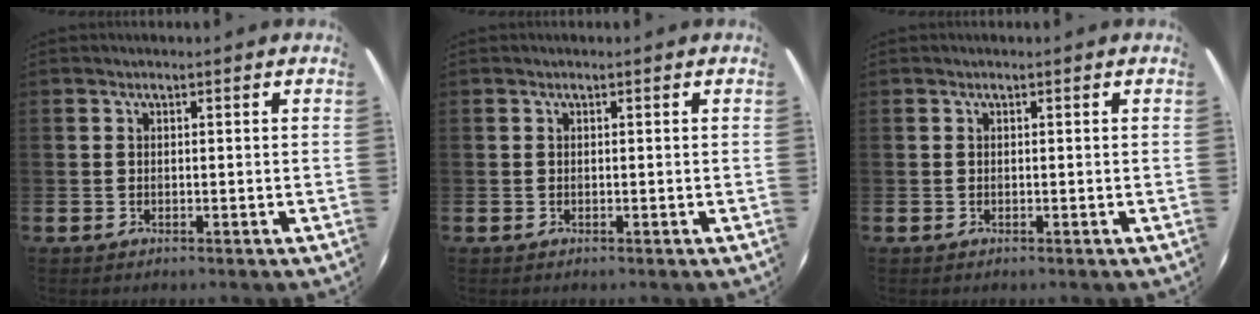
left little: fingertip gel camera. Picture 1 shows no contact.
{"total": 0.0}
{"total": 0.0}